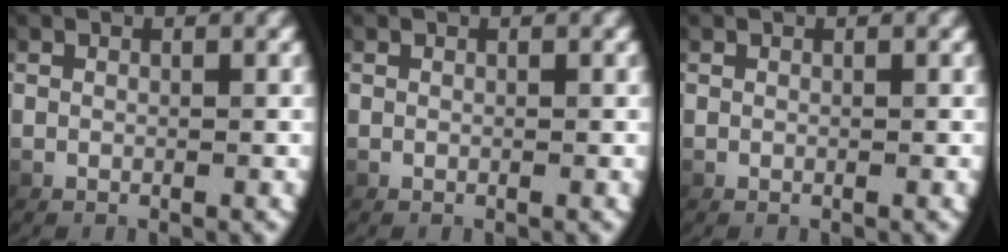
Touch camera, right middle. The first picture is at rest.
{"total": 0.0}
{"total": 0.0}